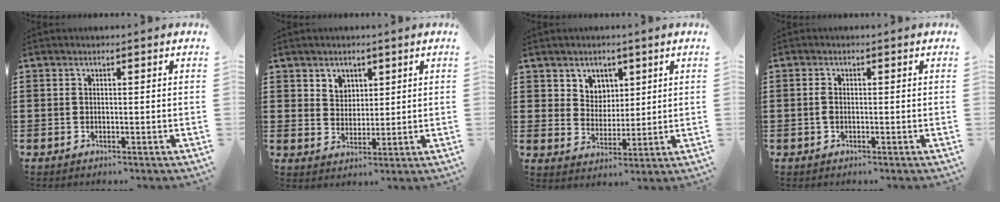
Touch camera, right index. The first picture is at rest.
{"total": 3.6, "force": [2.4, 2.7, 0.2], "torque": [-0.017, 0.007, 0.045]}
{"total": 4.8, "force": [2.9, 3.8, 0.2], "torque": [-0.018, 0.004, 0.052]}
{"total": 1.2, "force": [-0.3, 0.6, 1.0], "torque": [-0.026, -0.001, -0.007]}